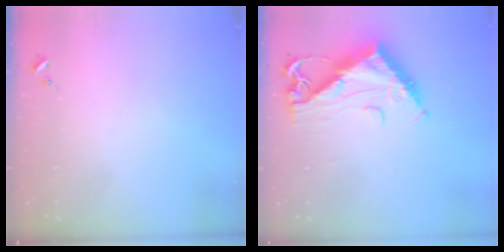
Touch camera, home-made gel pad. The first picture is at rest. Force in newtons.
{"total": 13.6, "press": 13.6, "slide": 1.1}